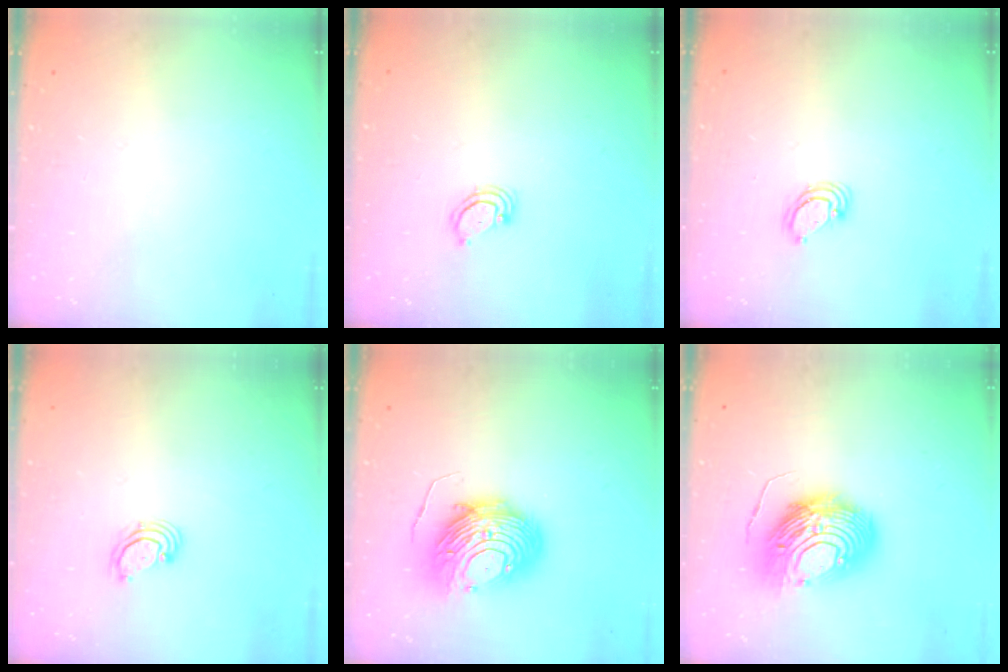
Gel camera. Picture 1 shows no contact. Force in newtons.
{"total": 2.9, "press": 2.9, "slide": 0.2}
{"total": 3.8, "press": 3.8, "slide": 0.1}
{"total": 2.7, "press": 2.6, "slide": 0.6}
{"total": 13.5, "press": 13.4, "slide": 1.0}
{"total": 14.5, "press": 14.4, "slide": 1.5}